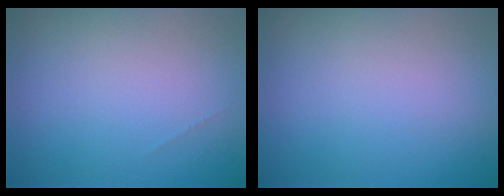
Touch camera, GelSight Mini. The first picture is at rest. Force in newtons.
{"total": 0.0}